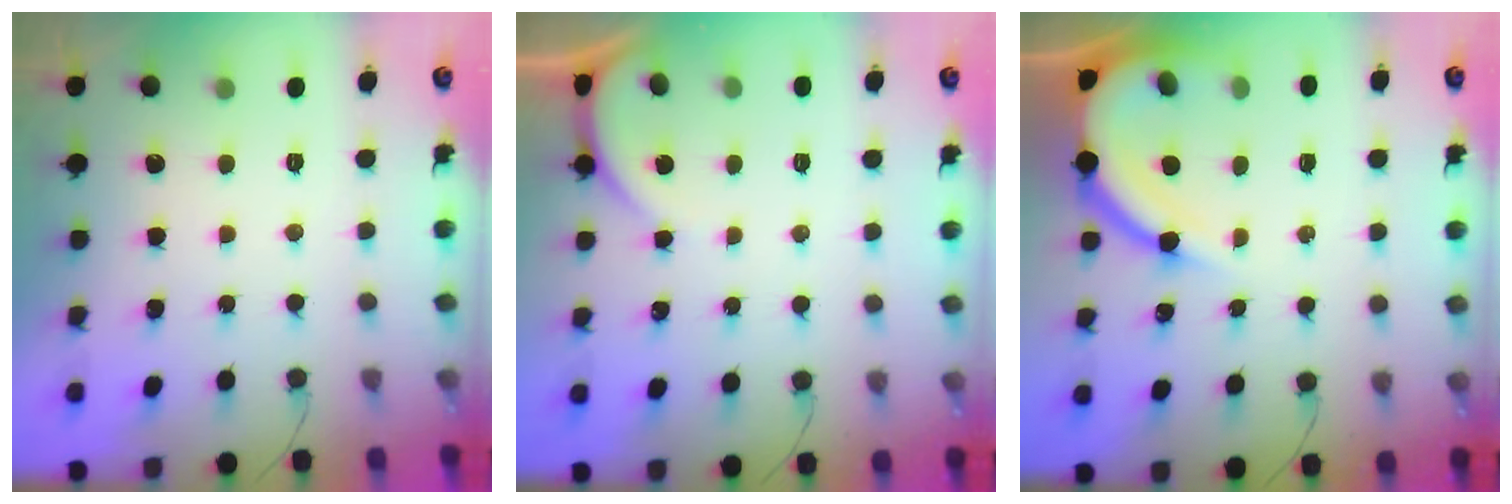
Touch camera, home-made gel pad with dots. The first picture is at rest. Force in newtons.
{"total": 2.8, "press": 2.8, "slide": 0.3}
{"total": 11.8, "press": 11.7, "slide": 1.3}